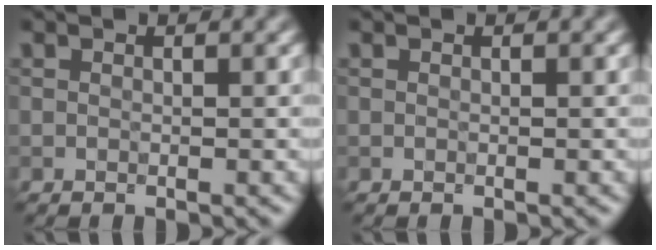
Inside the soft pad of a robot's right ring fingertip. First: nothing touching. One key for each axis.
{"total": 0.0}